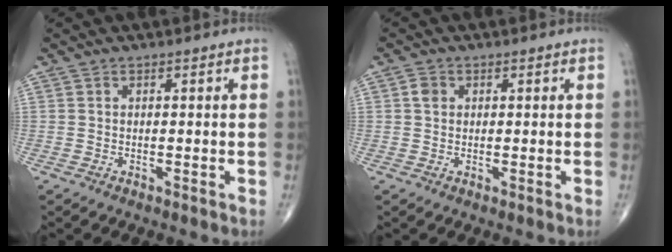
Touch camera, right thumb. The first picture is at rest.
{"total": 1.7, "force": [0.4, 1.5, 0.8], "torque": [-0.009, 0.001, 0.005]}